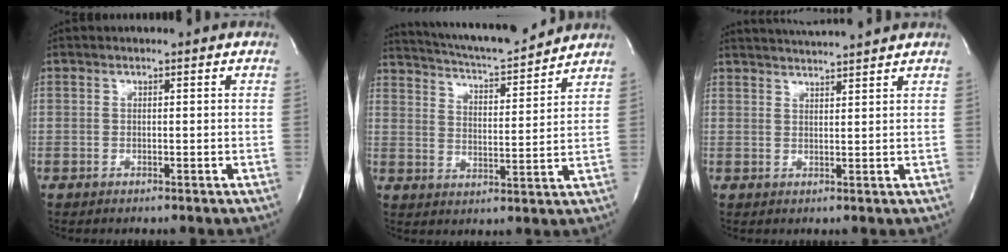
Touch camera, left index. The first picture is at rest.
{"total": 14.9, "force": [13.8, 1.1, 5.4], "torque": [-0.096, -0.001, 0.210]}
{"total": 6.8, "force": [6.4, -1.0, 2.0], "torque": [-0.037, 0.014, 0.095]}